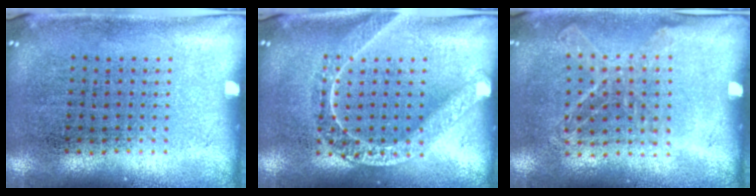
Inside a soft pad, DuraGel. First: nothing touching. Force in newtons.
{"total": 1.6, "press": 1.5, "slide": 0.4}
{"total": 1.1, "press": 1.0, "slide": 0.3}